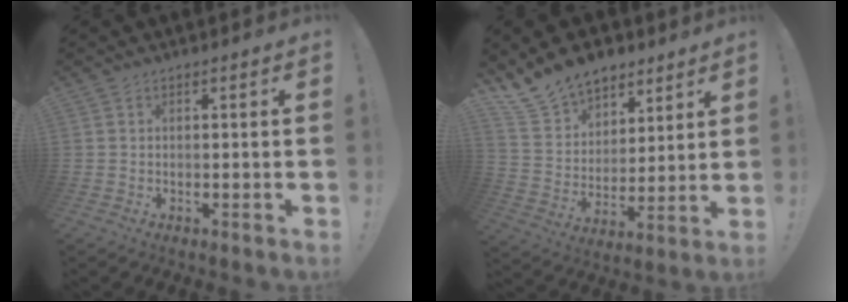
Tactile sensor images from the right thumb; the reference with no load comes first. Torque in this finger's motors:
{"motor_torque": [0.03, 0.29, 0.18, 0.17, 0.01]}